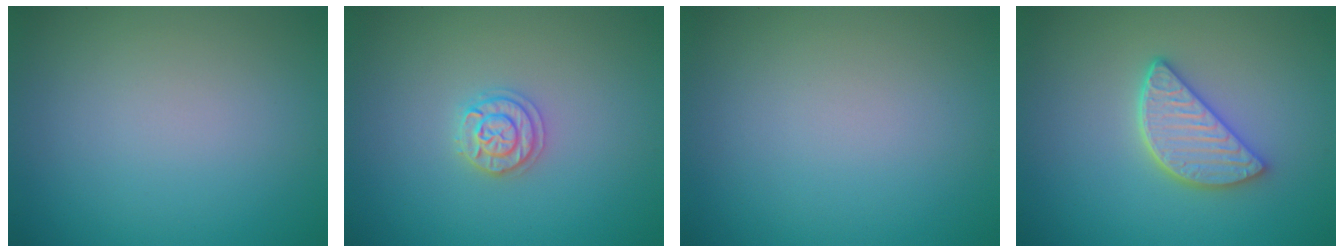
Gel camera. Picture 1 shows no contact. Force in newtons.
{"total": 2.0, "press": 1.9, "slide": 0.3}
{"total": 0.0}
{"total": 4.2, "press": 3.4, "slide": 2.4}